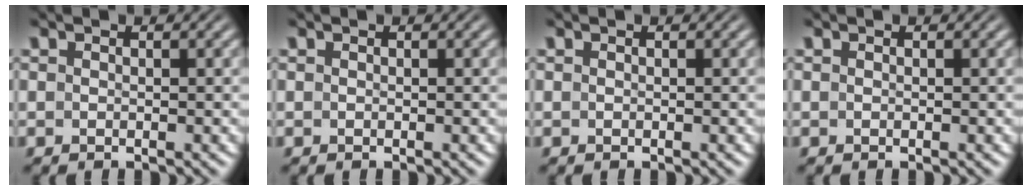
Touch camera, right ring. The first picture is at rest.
{"total": 0.0}
{"total": 0.0}
{"total": 0.0}